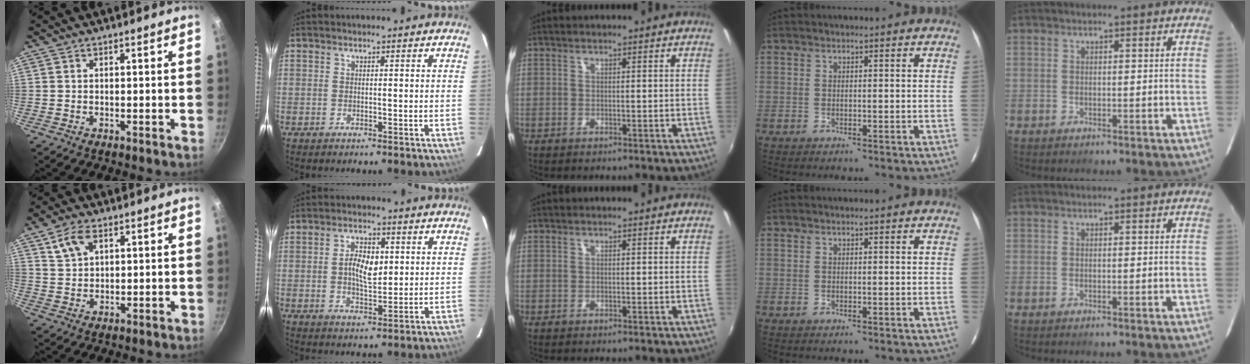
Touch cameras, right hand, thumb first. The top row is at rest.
{"thumb": {"total": 5.7, "force": [2.8, 3.3, 3.7], "torque": [-0.059, -0.003, 0.056]}, "index": {"total": 6.3, "force": [0.9, 3.1, 5.4], "torque": [-0.098, 0.005, 0.018]}}